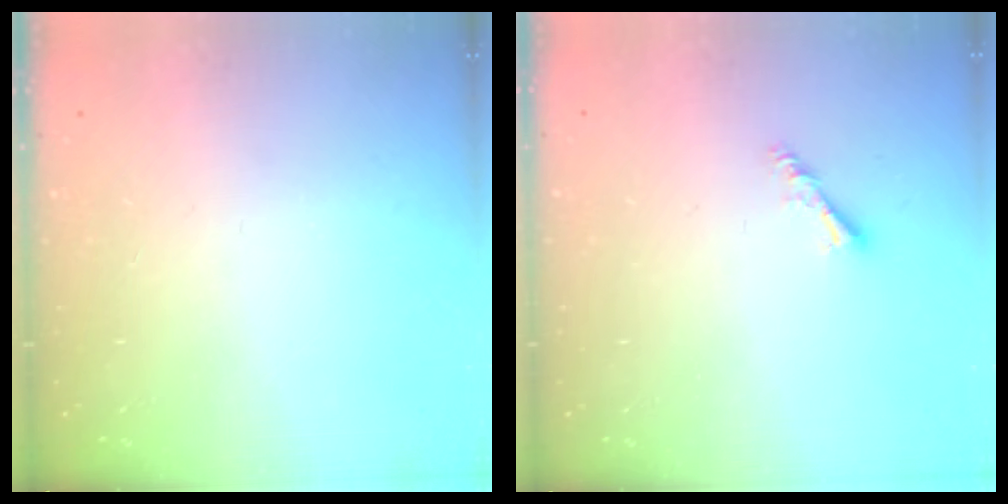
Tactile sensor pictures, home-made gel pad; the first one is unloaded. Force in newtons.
{"total": 3.0, "press": 2.9, "slide": 0.6}